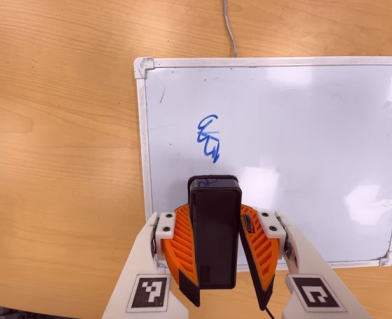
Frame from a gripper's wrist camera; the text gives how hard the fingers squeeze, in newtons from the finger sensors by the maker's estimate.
{"total": 10.6, "left": 9.7, "right": 11.6}